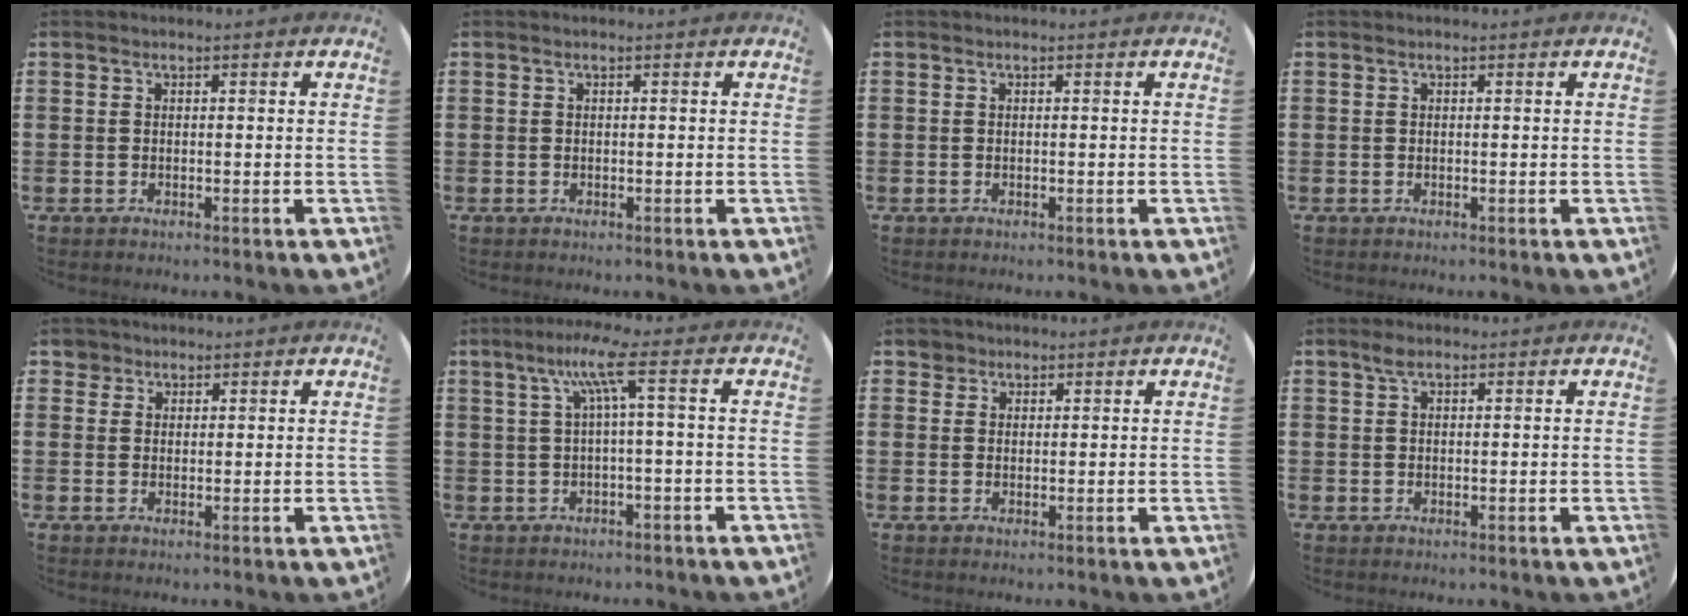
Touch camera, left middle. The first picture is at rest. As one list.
[{"total": 0.0}, {"total": 0.0}, {"total": 0.0}, {"total": 2.1, "force": [1.6, 1.3, 0.1], "torque": [0.001, 0.002, 0.031]}, {"total": 6.1, "force": [1.4, 0.1, 5.9], "torque": [-0.111, 0.002, 0.014]}, {"total": 1.7, "force": [1.4, 1.0, 0.1], "torque": [0.003, 0.000, 0.027]}, {"total": 1.6, "force": [1.1, 0.8, 0.8], "torque": [-0.011, 0.002, 0.017]}]